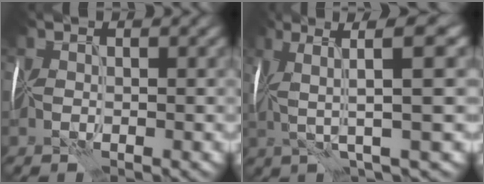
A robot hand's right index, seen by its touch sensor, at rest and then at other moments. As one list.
[{"total": 7.2, "force": [1.8, 0.8, 7.0], "torque": [-0.121, 0.019, 0.034]}]